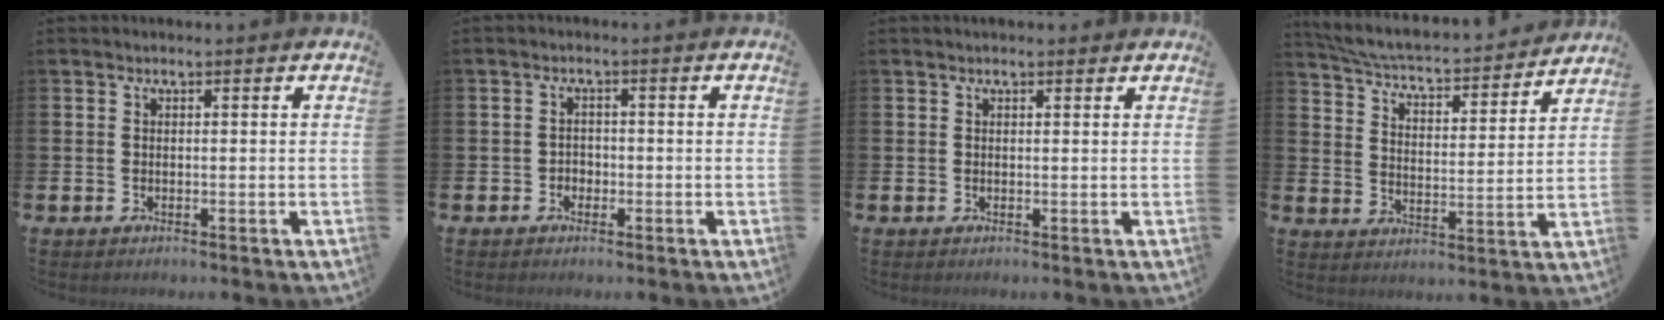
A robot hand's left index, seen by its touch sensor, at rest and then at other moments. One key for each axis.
{"total": 1.6, "fx": -0.8, "fy": 1.4, "fz": 0.3, "tx": -0.005, "ty": 0.002, "tz": -0.020}
{"total": 0.7, "fx": 0.7, "fy": 0.2, "fz": 0.2, "tx": 0.008, "ty": -0.002, "tz": 0.010}
{"total": 4.9, "fx": 4.7, "fy": 0.7, "fz": 1.2, "tx": -0.050, "ty": -0.045, "tz": 0.074}